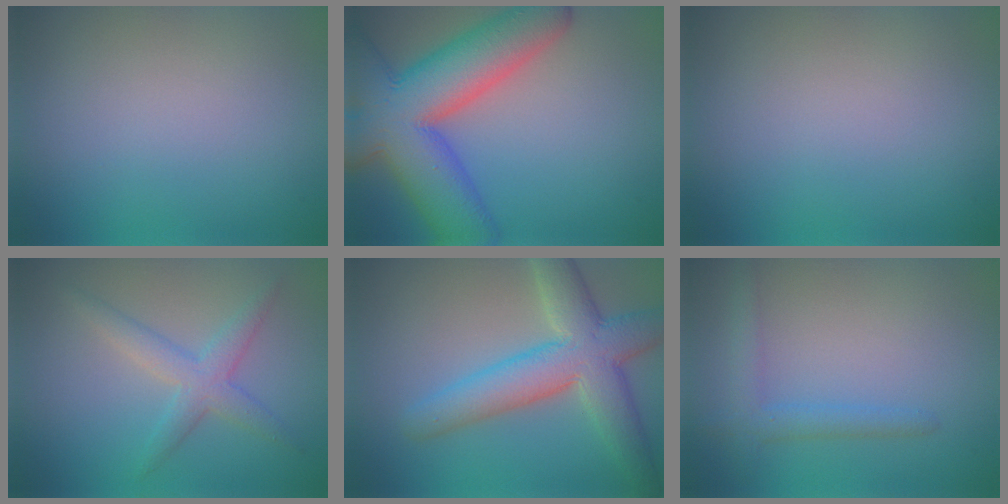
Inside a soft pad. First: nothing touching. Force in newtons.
{"total": 12.5, "press": 12.5, "slide": 0.5}
{"total": 0.0}
{"total": 3.0, "press": 3.0, "slide": 0.1}
{"total": 7.6, "press": 7.6, "slide": 0.4}
{"total": 2.3, "press": 2.3, "slide": 0.1}